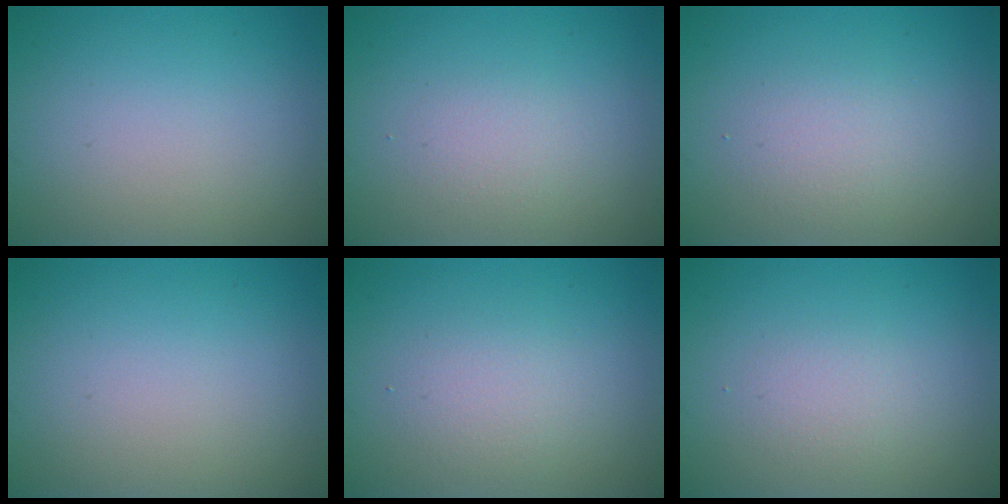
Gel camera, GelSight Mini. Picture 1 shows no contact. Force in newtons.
{"total": 1.4, "press": 1.4, "slide": 0.0}
{"total": 2.0, "press": 2.0, "slide": 0.1}
{"total": 0.0}
{"total": 2.0, "press": 2.0, "slide": 0.1}
{"total": 1.4, "press": 1.4, "slide": 0.0}